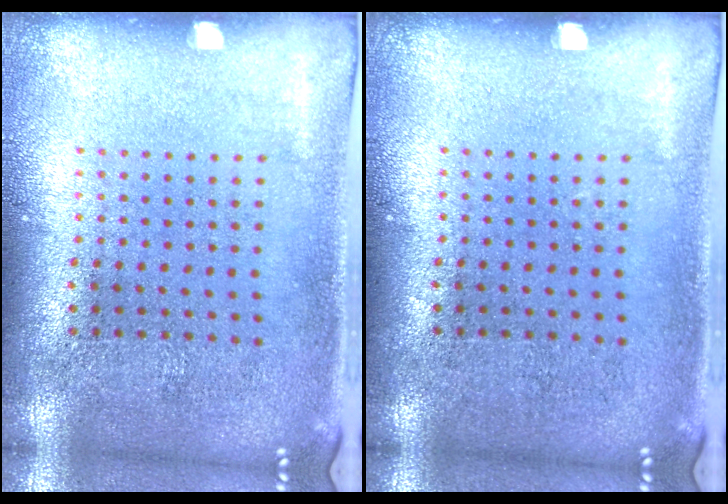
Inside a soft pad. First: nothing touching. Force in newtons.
{"total": 0.0}